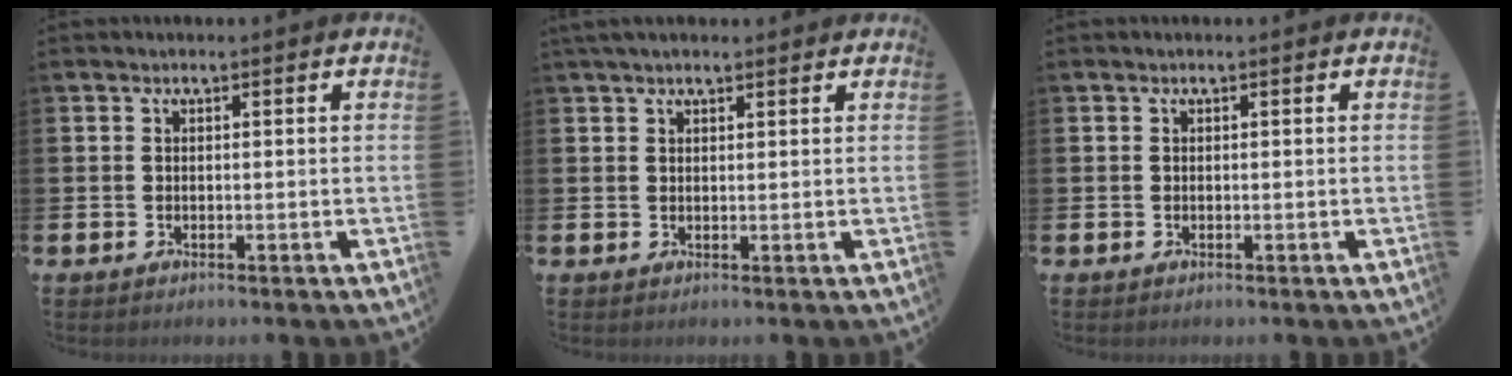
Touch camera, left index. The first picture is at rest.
{"total": 1.9, "force": [1.6, 0.5, 0.8], "torque": [-0.009, 0.002, 0.027]}
{"total": 0.0}